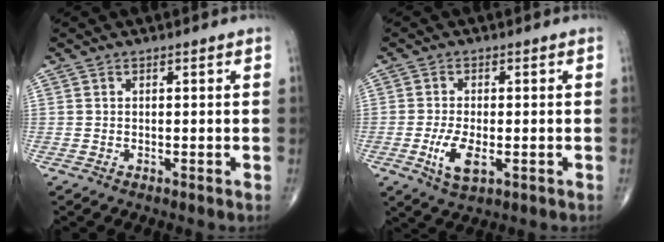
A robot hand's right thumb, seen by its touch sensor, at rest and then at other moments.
{"total": 5.9, "force": [-1.6, 2.6, 5.0], "torque": [-0.097, -0.006, -0.025]}